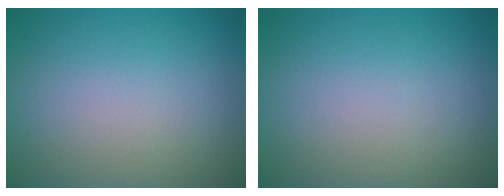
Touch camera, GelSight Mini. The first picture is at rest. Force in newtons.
{"total": 0.0}